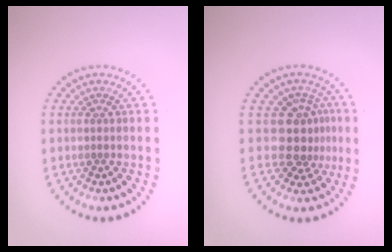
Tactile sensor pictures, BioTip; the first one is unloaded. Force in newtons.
{"total": 3.3, "press": 2.5, "slide": 2.1}